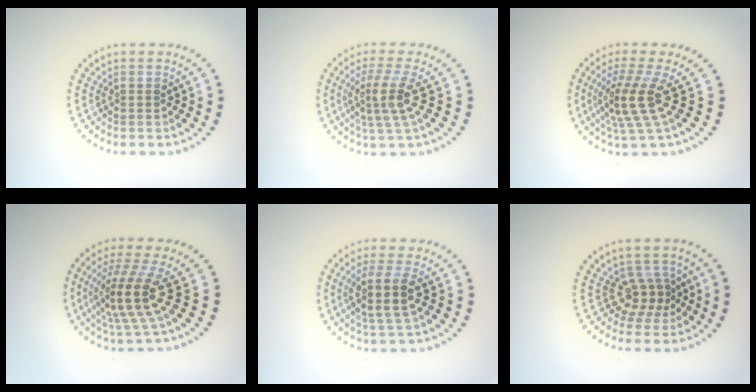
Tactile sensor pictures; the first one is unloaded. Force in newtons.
{"total": 3.8, "press": 2.8, "slide": 2.6}
{"total": 4.2, "press": 3.0, "slide": 3.0}
{"total": 5.0, "press": 3.7, "slide": 3.4}
{"total": 3.7, "press": 3.1, "slide": 2.0}
{"total": 2.8, "press": 2.1, "slide": 1.9}